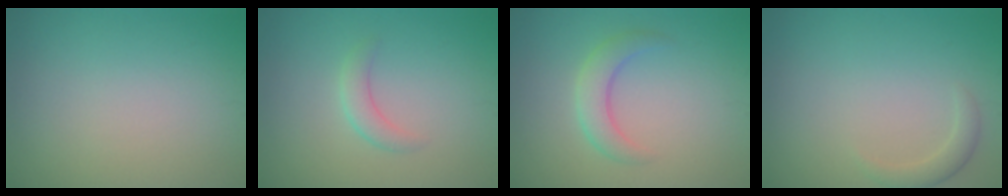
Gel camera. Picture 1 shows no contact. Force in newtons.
{"total": 1.7, "press": 1.7, "slide": 0.1}
{"total": 2.7, "press": 2.7, "slide": 0.2}
{"total": 1.6, "press": 1.6, "slide": 0.1}